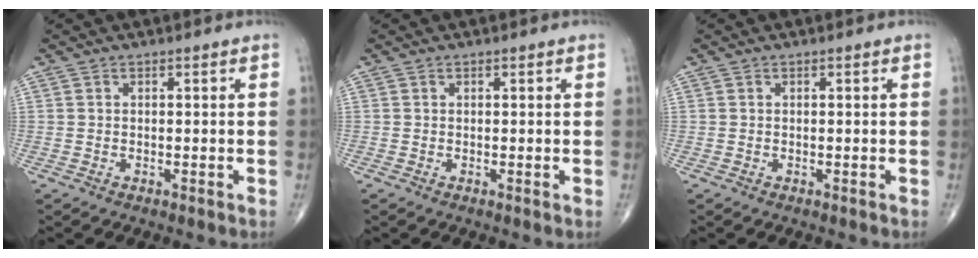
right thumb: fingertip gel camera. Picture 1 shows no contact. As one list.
[{"total": 0.0}, {"total": 0.0}]